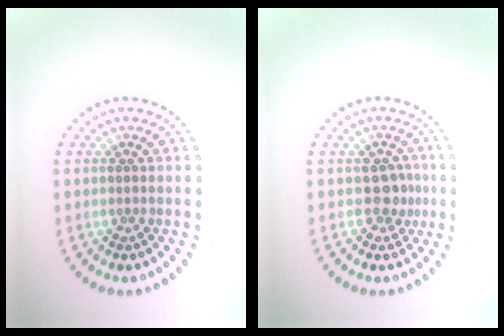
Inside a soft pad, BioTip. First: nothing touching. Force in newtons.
{"total": 1.8, "press": 1.5, "slide": 1.0}